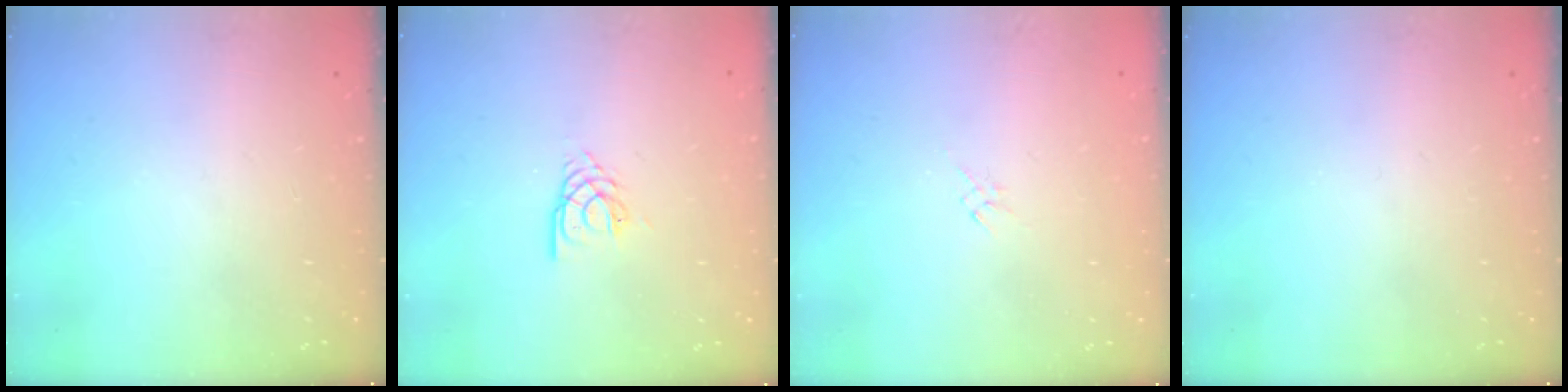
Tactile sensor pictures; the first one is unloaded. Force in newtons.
{"total": 2.9, "press": 2.8, "slide": 0.4}
{"total": 3.1, "press": 3.0, "slide": 0.7}
{"total": 0.0}